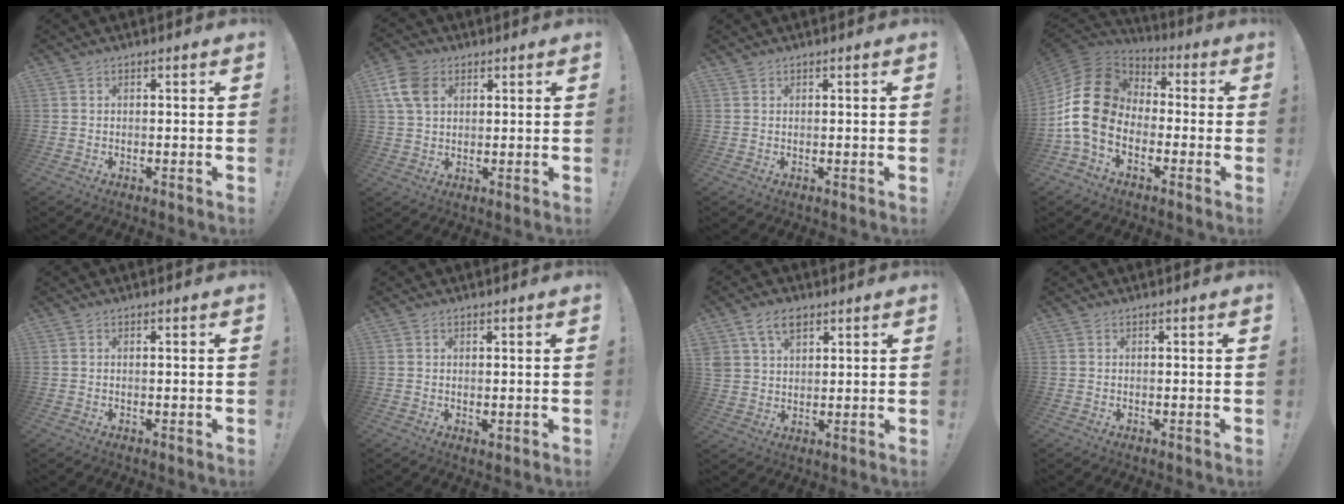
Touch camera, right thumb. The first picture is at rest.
{"total": 9.8, "force": [3.6, 7.0, 5.9], "torque": [-0.127, 0.002, 0.071]}
{"total": 0.5, "force": [0.5, 0.1, 0.2], "torque": [0.003, -0.004, 0.008]}
{"total": 18.4, "force": [-5.6, 12.1, 12.7], "torque": [-0.249, 0.036, -0.091]}
{"total": 0.0}
{"total": 0.7, "force": [0.3, 0.4, 0.6], "torque": [-0.002, -0.004, 0.005]}
{"total": 7.7, "force": [4.3, 5.1, 3.7], "torque": [-0.068, -0.008, 0.086]}
{"total": 0.0}